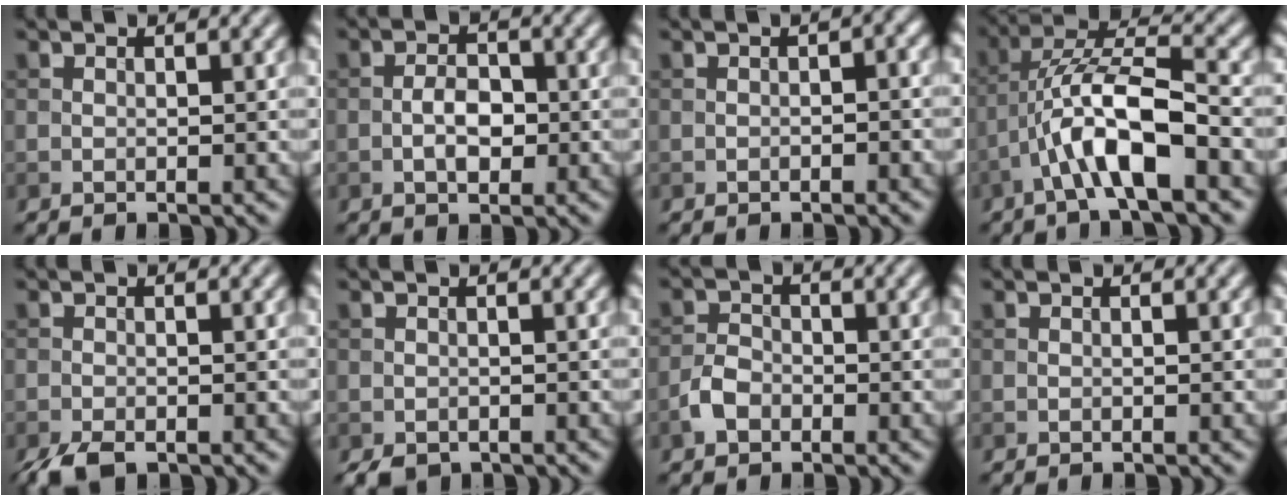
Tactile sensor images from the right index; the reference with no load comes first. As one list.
[{"total": 2.6, "force": [-0.6, 1.4, 2.1], "torque": [-0.038, 0.004, -0.014]}, {"total": 1.7, "force": [-0.2, 0.6, 1.6], "torque": [-0.022, 0.002, -0.004]}, {"total": 7.7, "force": [-3.2, 2.1, 6.7], "torque": [-0.127, 0.019, -0.061]}, {"total": 2.8, "force": [-2.2, 0.9, 1.6], "torque": [-0.033, -0.008, -0.043]}, {"total": 1.4, "force": [-1.1, 0.7, 0.5], "torque": [-0.008, -0.004, -0.020]}, {"total": 2.4, "force": [-1.3, 1.7, 1.2], "torque": [-0.021, 0.006, -0.030]}, {"total": 0.0}]